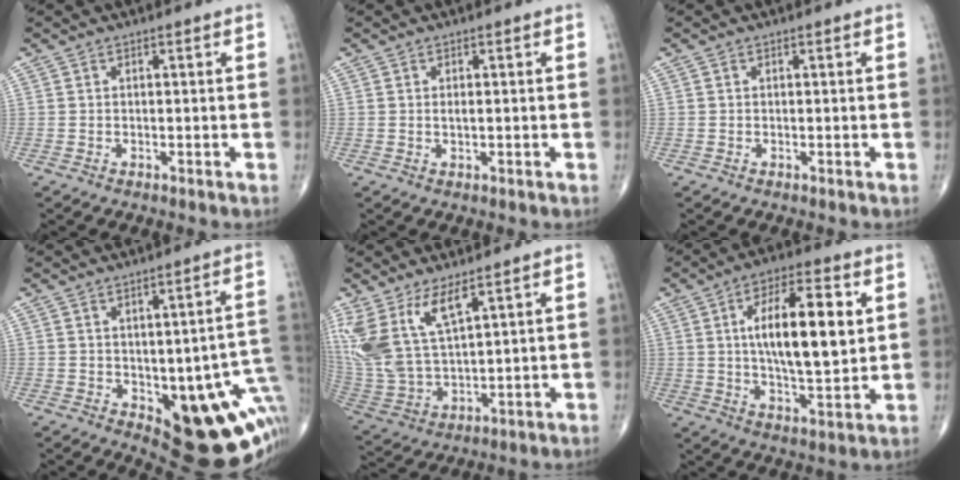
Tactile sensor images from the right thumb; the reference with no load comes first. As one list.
[{"total": 1.0, "force": [0.2, 0.4, 0.9], "torque": [-0.018, -0.003, 0.004]}, {"total": 0.0}, {"total": 19.3, "force": [-3.9, 8.4, 16.8], "torque": [-0.137, 0.010, -0.017]}, {"total": 13.4, "force": [7.4, 4.8, 10.1], "torque": [-0.222, -0.034, 0.166]}, {"total": 16.7, "force": [3.4, 5.9, 15.3], "torque": [-0.236, -0.006, 0.055]}]